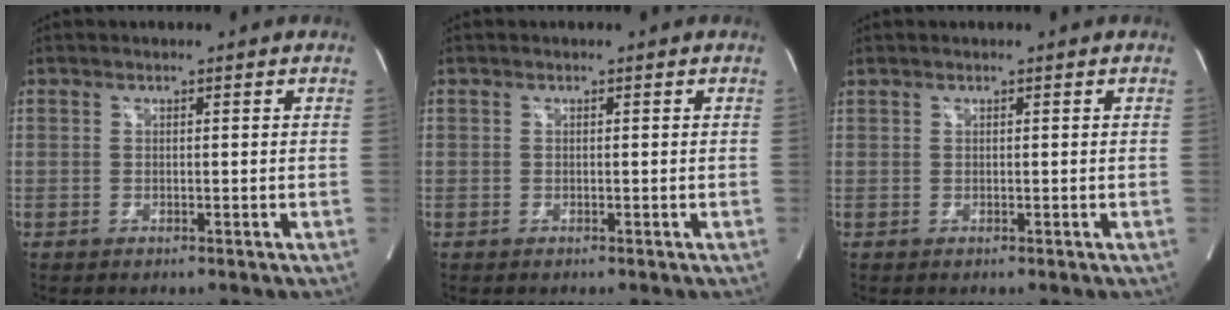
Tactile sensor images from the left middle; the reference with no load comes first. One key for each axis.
{"total": 0.0}
{"total": 0.0}